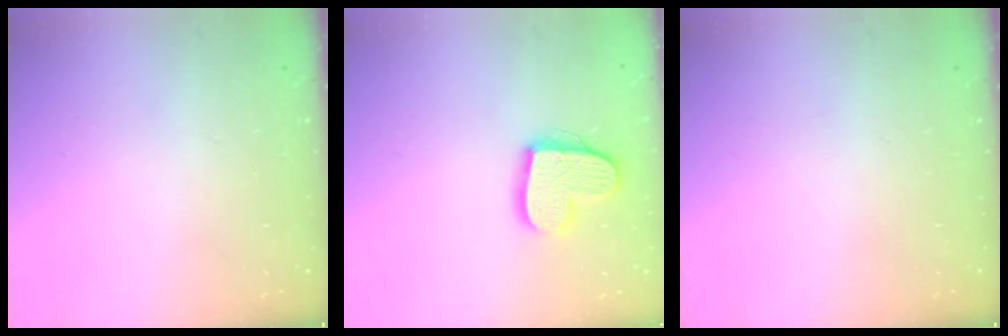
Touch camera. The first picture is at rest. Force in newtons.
{"total": 15.0, "press": 14.9, "slide": 1.1}
{"total": 0.0}